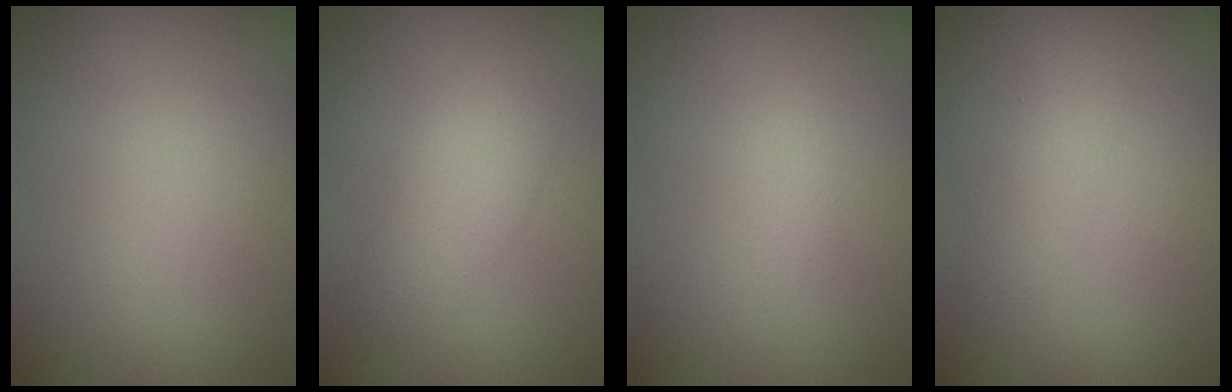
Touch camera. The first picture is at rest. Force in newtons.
{"total": 3.0, "press": 3.0, "slide": 0.1}
{"total": 0.9, "press": 0.9, "slide": 0.0}
{"total": 2.1, "press": 2.1, "slide": 0.1}